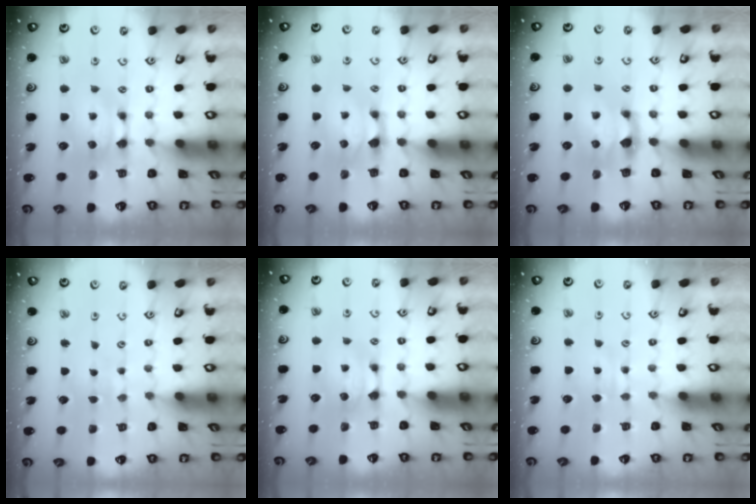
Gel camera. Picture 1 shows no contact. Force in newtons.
{"total": 1.2, "press": 0.2, "slide": 1.2}
{"total": 1.7, "press": 1.3, "slide": 1.1}
{"total": 5.7, "press": 5.7, "slide": 0.2}
{"total": 0.0}
{"total": 2.4, "press": 2.4, "slide": 0.2}